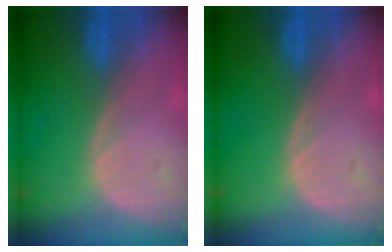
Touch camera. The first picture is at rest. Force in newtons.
{"total": 0.0}